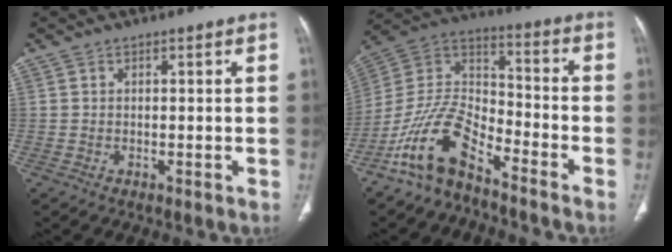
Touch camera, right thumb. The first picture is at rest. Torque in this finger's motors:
{"motor_torque": [2.61, 0.76, 1.14, -1.63, 0.48]}